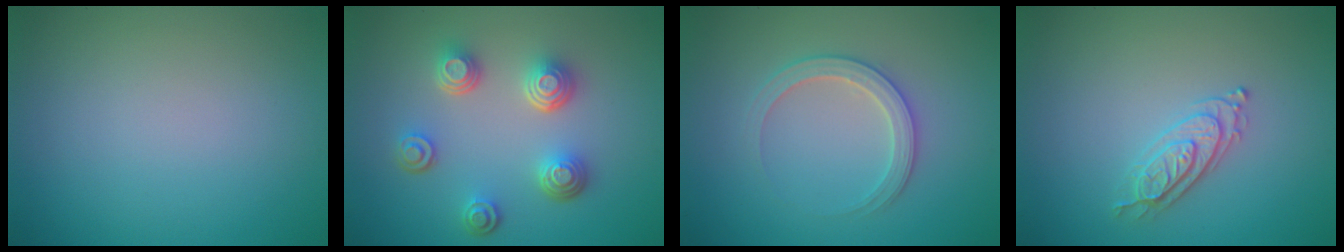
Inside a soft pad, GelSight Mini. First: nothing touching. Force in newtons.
{"total": 4.6, "press": 3.5, "slide": 2.9}
{"total": 2.8, "press": 2.7, "slide": 0.4}
{"total": 2.2, "press": 2.2, "slide": 0.4}